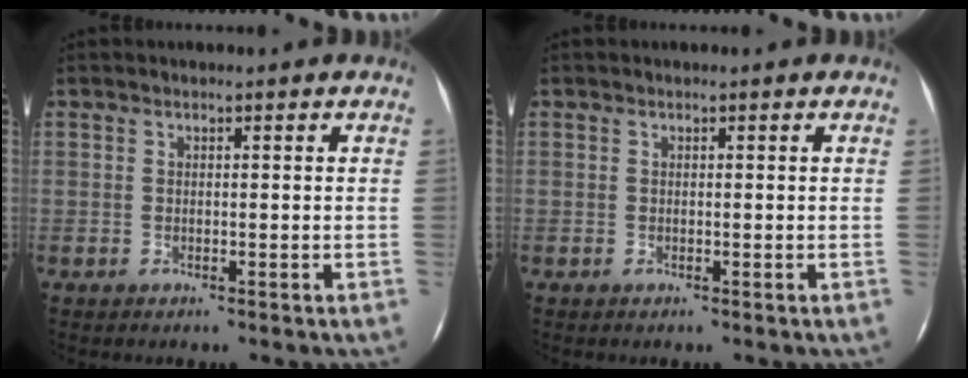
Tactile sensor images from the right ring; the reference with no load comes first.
{"total": 0.0}